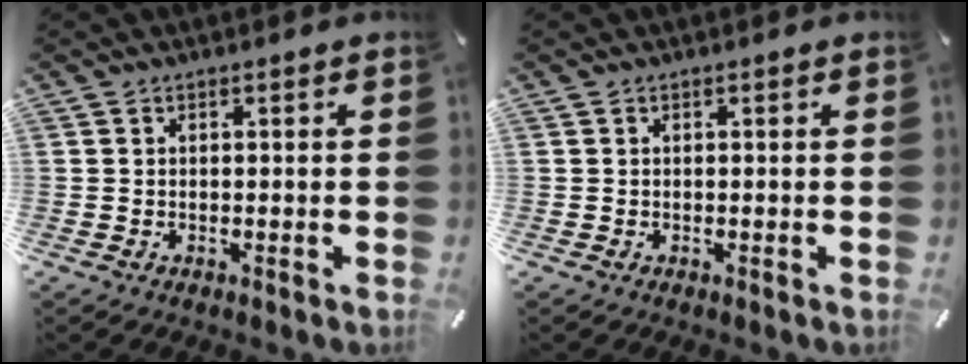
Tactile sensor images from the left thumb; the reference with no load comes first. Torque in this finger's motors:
{"motor_torque": [-0.02, 0.01, 0.04, 0.04, 0.00]}